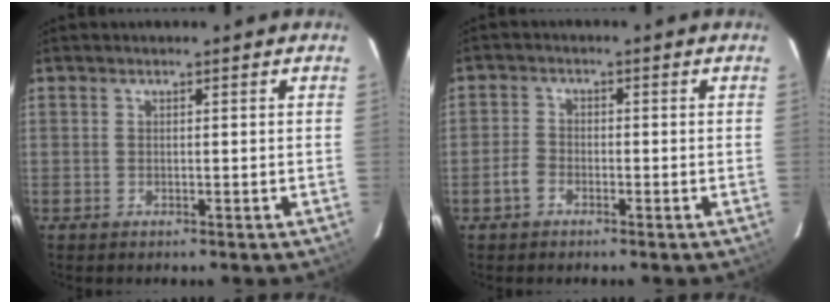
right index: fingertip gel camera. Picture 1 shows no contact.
{"total": 2.9, "force": [-1.7, 2.1, 0.9], "torque": [-0.023, 0.007, -0.032]}